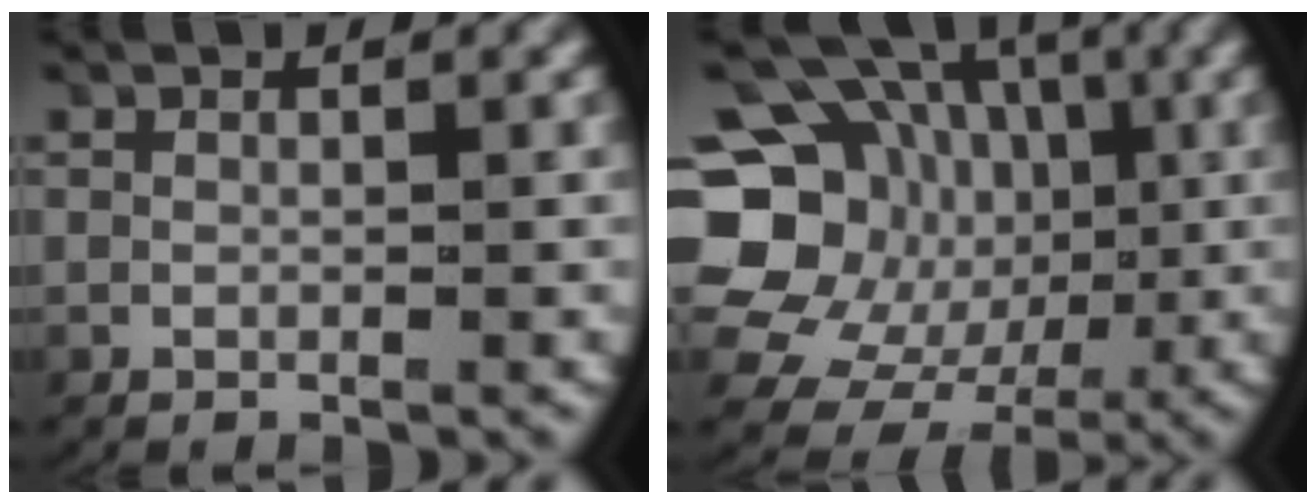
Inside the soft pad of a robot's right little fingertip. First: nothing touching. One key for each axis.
{"total": 15.8, "fx": 0.4, "fy": 14.0, "fz": 7.2, "tx": -0.152, "ty": -0.045, "tz": 0.012}